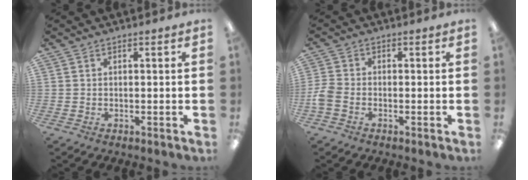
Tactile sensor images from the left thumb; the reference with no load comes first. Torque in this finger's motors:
{"motor_torque": [-0.08, 0.10, 0.02, -0.04, 0.02]}